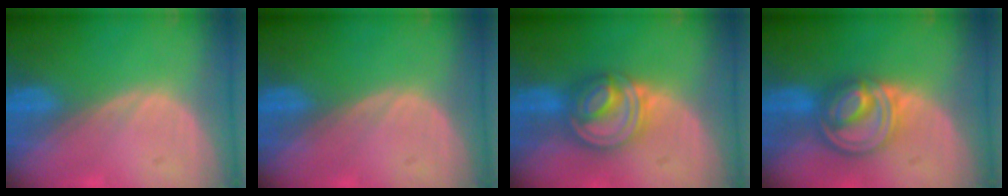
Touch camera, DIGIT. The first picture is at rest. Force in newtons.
{"total": 0.0}
{"total": 8.0, "press": 6.8, "slide": 4.2}
{"total": 8.1, "press": 6.9, "slide": 4.3}